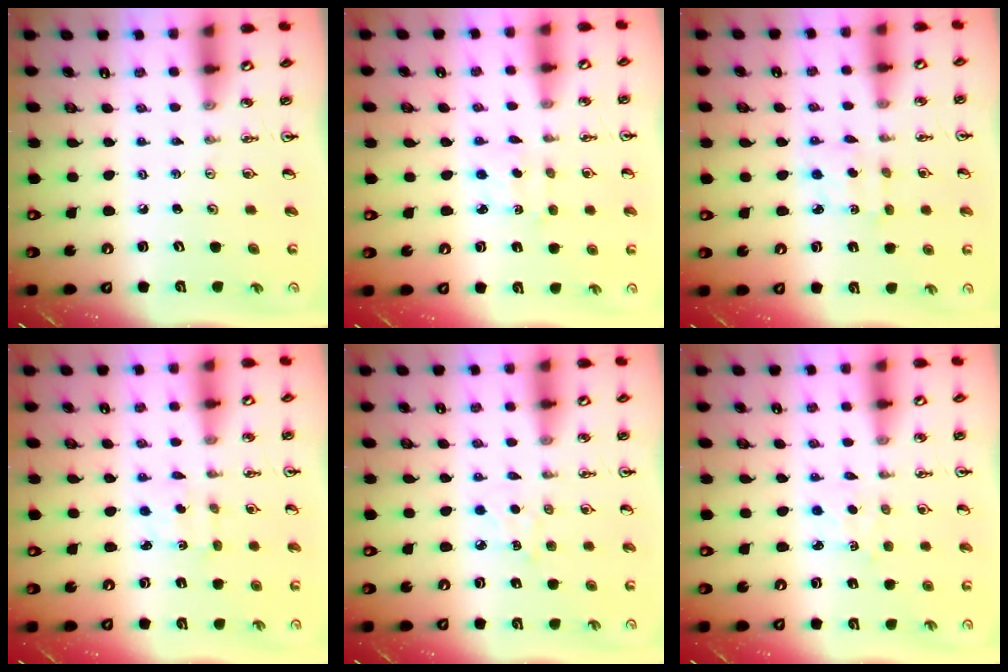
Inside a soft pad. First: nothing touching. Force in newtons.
{"total": 2.5, "press": 2.4, "slide": 0.6}
{"total": 1.9, "press": 1.9, "slide": 0.3}
{"total": 2.8, "press": 2.8, "slide": 0.5}
{"total": 4.7, "press": 4.7, "slide": 0.6}
{"total": 2.3, "press": 2.3, "slide": 0.2}